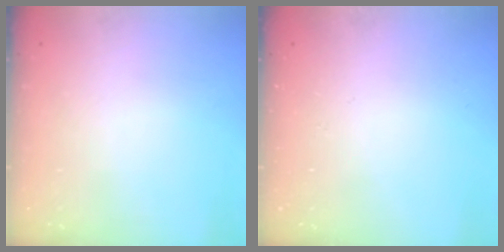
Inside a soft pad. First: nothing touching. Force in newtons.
{"total": 0.0}